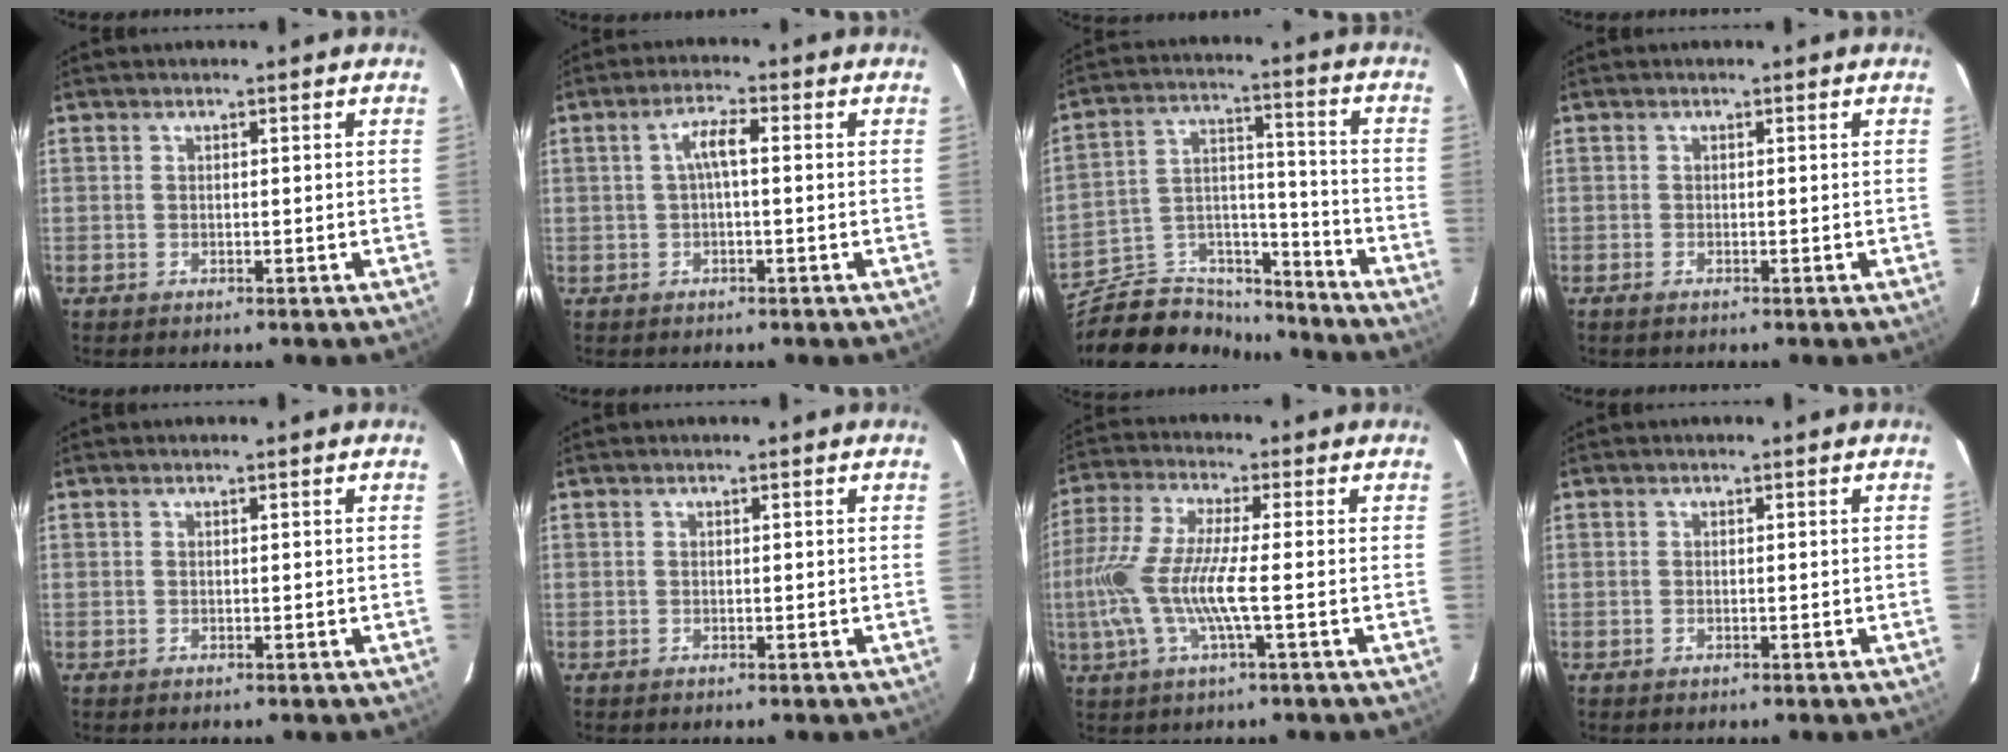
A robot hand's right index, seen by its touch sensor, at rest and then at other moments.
{"total": 3.4, "force": [0.1, 0.7, 3.3], "torque": [-0.066, 0.010, 0.003]}
{"total": 16.7, "force": [-14.5, 7.0, 4.7], "torque": [-0.096, 0.054, -0.229]}
{"total": 0.9, "force": [-0.7, 0.4, 0.4], "torque": [-0.009, -0.004, -0.016]}
{"total": 0.0}
{"total": 0.0}
{"total": 12.2, "force": [-2.4, 1.1, 11.9], "torque": [-0.248, -0.006, -0.047]}
{"total": 0.5, "force": [-0.2, 0.3, 0.3], "torque": [-0.006, 0.001, -0.003]}